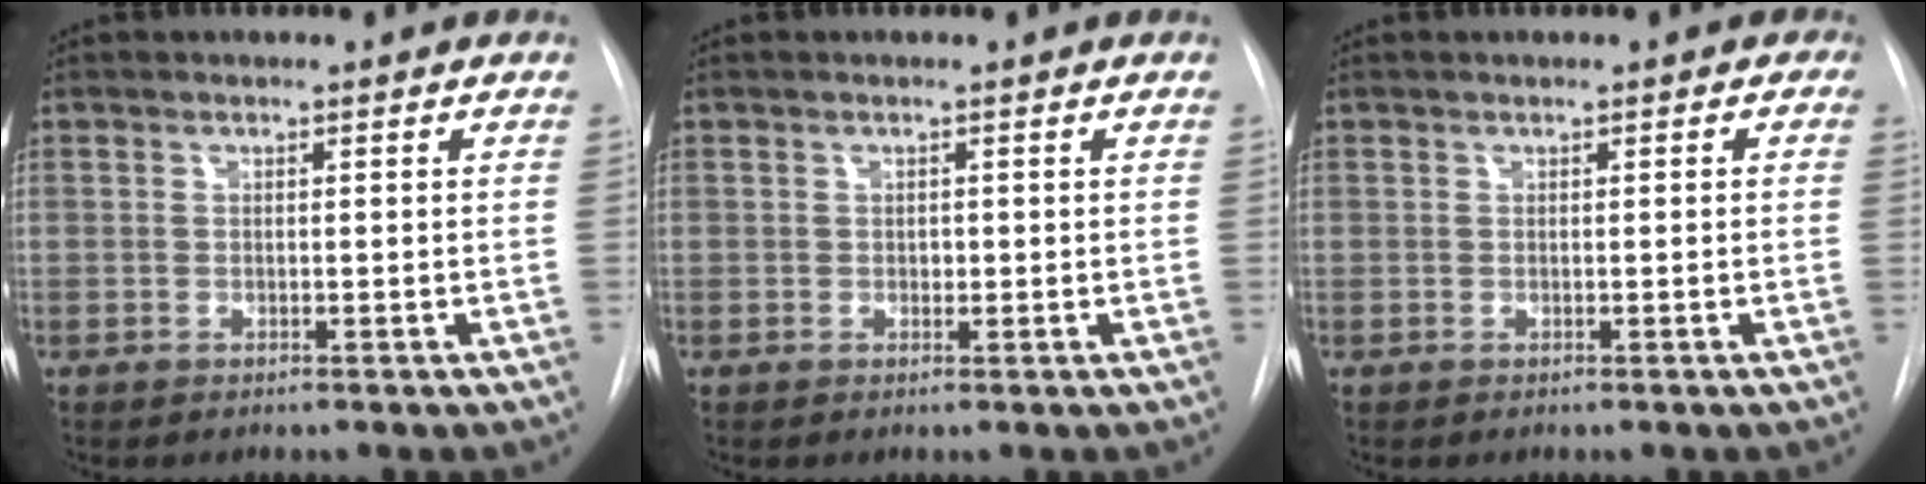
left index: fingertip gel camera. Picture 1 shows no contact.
{"total": 0.6, "force": [-0.4, 0.4, 0.3], "torque": [-0.002, -0.004, -0.006]}
{"total": 0.7, "force": [-0.1, 0.5, 0.4], "torque": [0.003, 0.001, -0.007]}